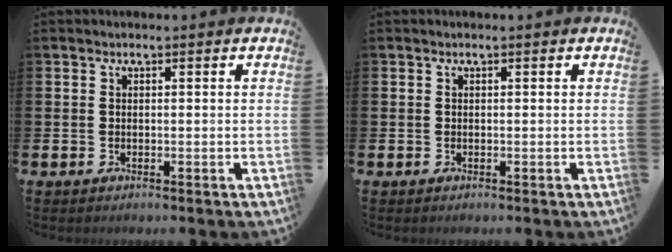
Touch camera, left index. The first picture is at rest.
{"total": 0.0}